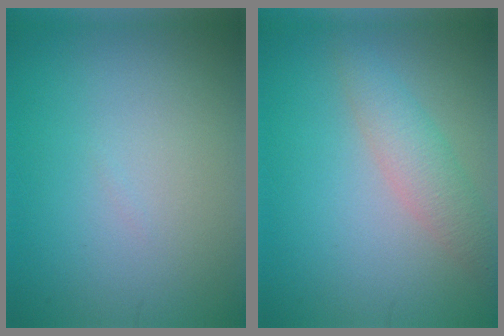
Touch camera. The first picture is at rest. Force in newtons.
{"total": 2.9, "press": 2.9, "slide": 0.1}